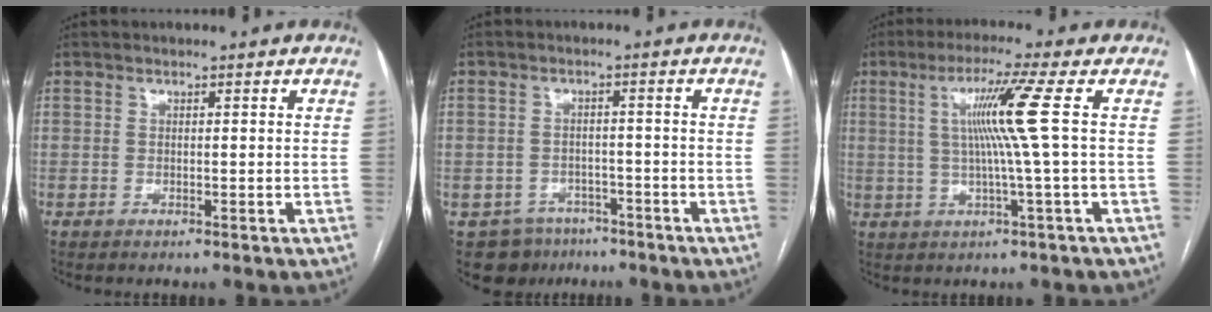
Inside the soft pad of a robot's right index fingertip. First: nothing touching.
{"total": 6.7, "force": [-4.4, 5.0, 0.6], "torque": [-0.003, 0.014, -0.059]}
{"total": 8.3, "force": [1.3, -2.3, 7.8], "torque": [-0.142, 0.006, 0.032]}